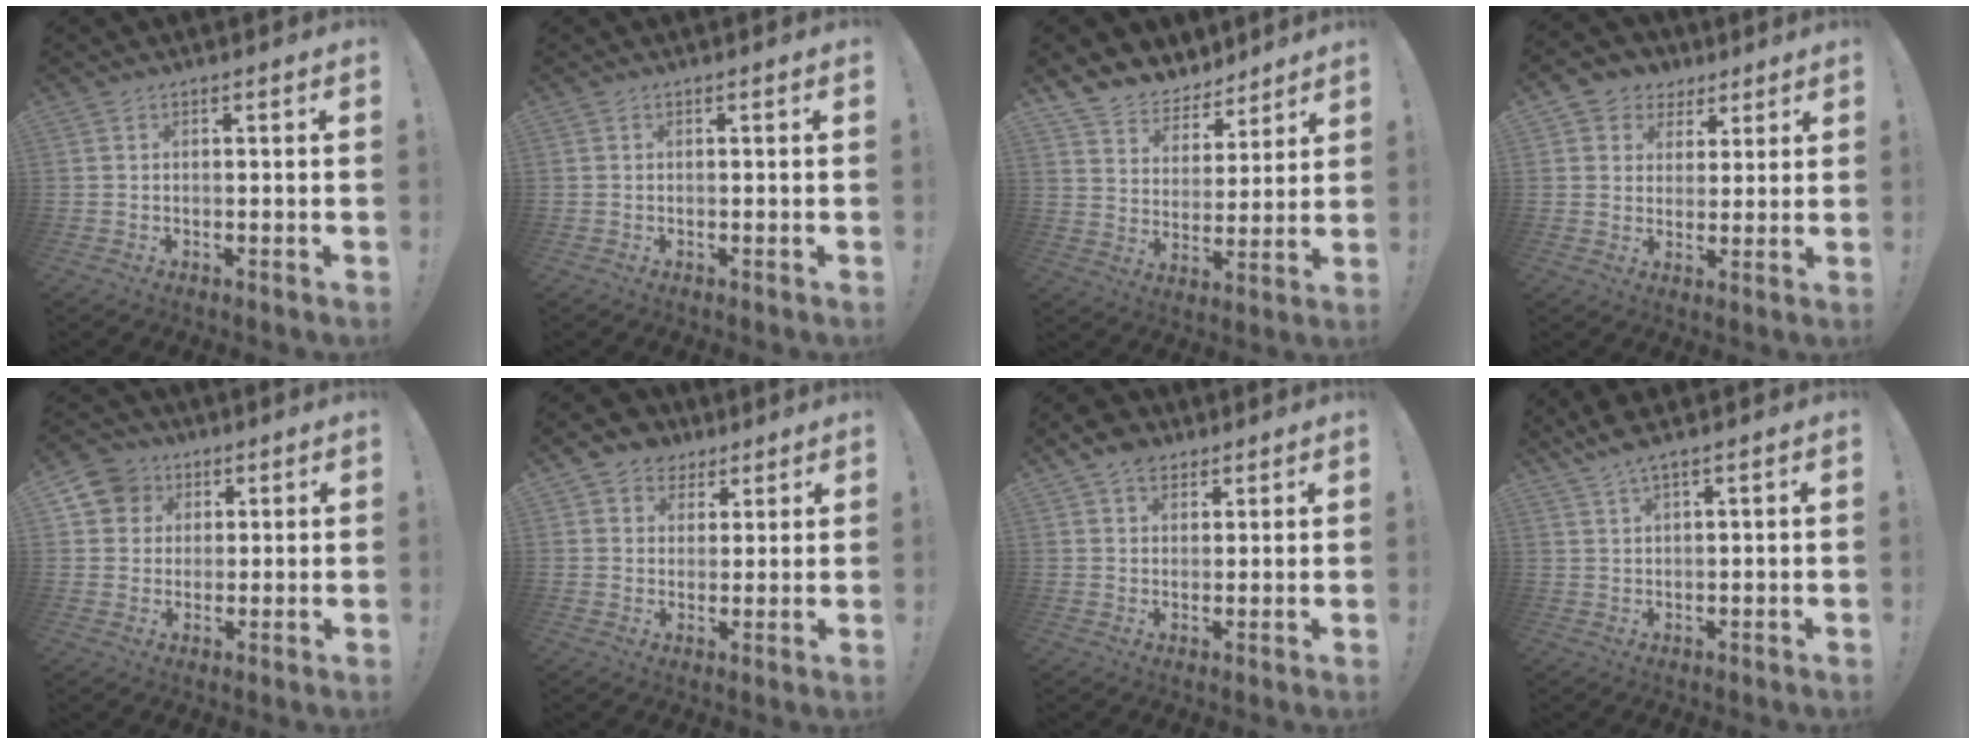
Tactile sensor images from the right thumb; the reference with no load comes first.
{"total": 0.0}
{"total": 8.3, "force": [6.5, 5.1, 0.7], "torque": [-0.019, -0.060, 0.128]}
{"total": 6.5, "force": [2.6, 5.9, 0.9], "torque": [-0.006, -0.018, 0.053]}
{"total": 8.6, "force": [3.5, 7.6, 2.1], "torque": [-0.024, -0.019, 0.069]}
{"total": 6.9, "force": [3.3, 5.9, 1.1], "torque": [-0.010, -0.019, 0.067]}
{"total": 7.0, "force": [4.5, 5.0, 1.9], "torque": [-0.023, -0.022, 0.085]}
{"total": 4.1, "force": [3.1, 0.1, 2.7], "torque": [-0.053, -0.011, 0.054]}